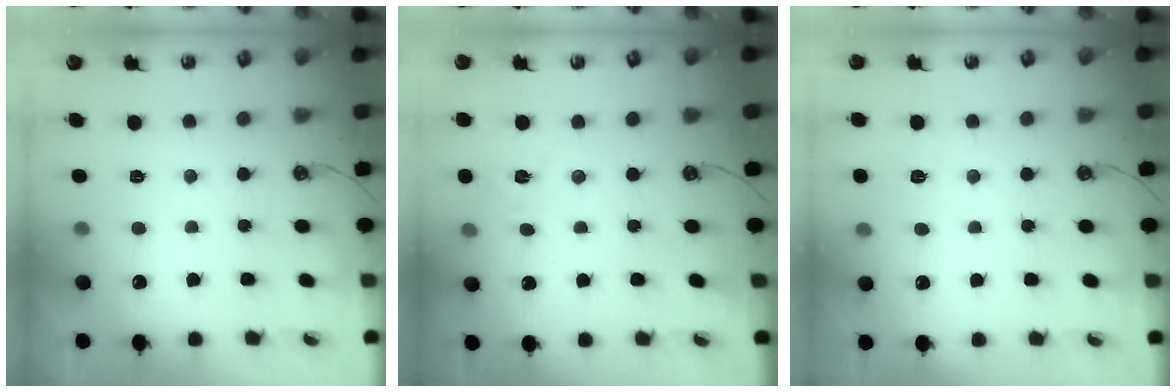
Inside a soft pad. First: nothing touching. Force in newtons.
{"total": 6.4, "press": 6.3, "slide": 0.6}
{"total": 5.5, "press": 5.5, "slide": 0.5}